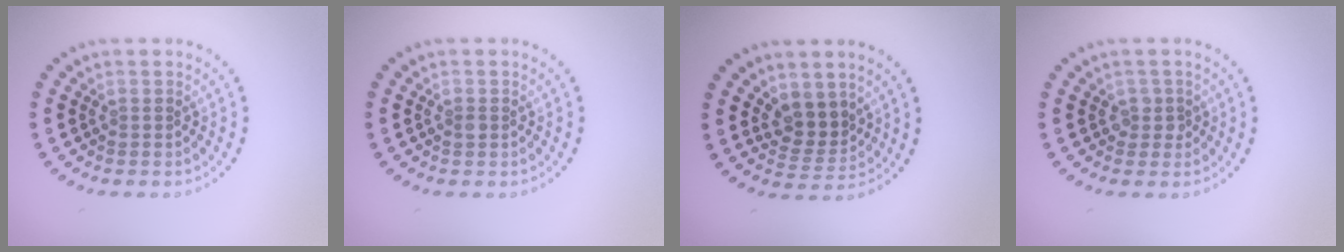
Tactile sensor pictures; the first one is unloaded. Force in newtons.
{"total": 0.6, "press": 0.6, "slide": 0.2}
{"total": 2.9, "press": 2.5, "slide": 1.5}
{"total": 1.2, "press": 1.0, "slide": 0.7}